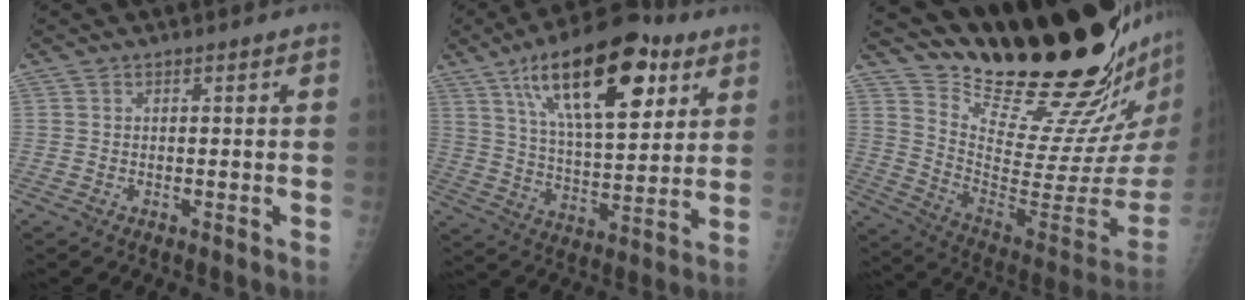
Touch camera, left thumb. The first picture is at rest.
{"total": 23.1, "force": [11.3, 9.6, 17.8], "torque": [-0.254, -0.030, 0.188]}
{"total": 27.8, "force": [23.8, 3.3, 14.0], "torque": [-0.186, -0.188, 0.354]}